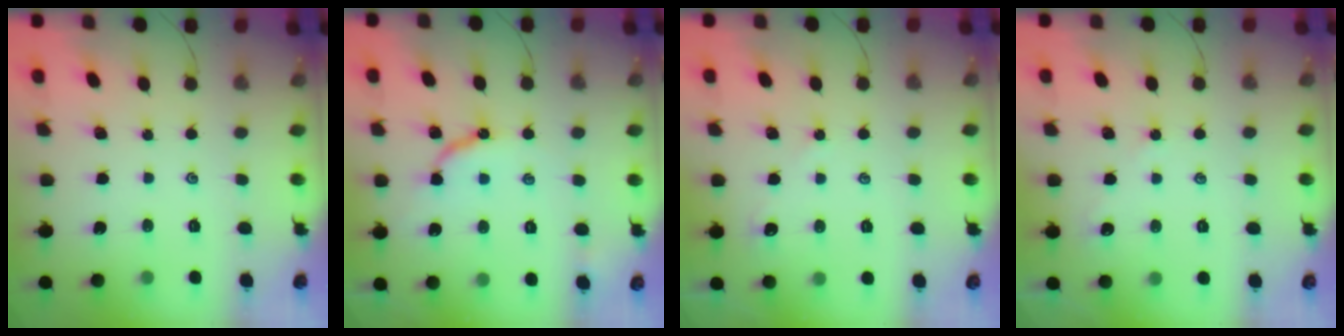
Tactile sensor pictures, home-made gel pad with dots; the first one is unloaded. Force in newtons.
{"total": 8.0, "press": 8.0, "slide": 0.6}
{"total": 2.3, "press": 2.3, "slide": 0.3}
{"total": 3.0, "press": 2.9, "slide": 0.4}